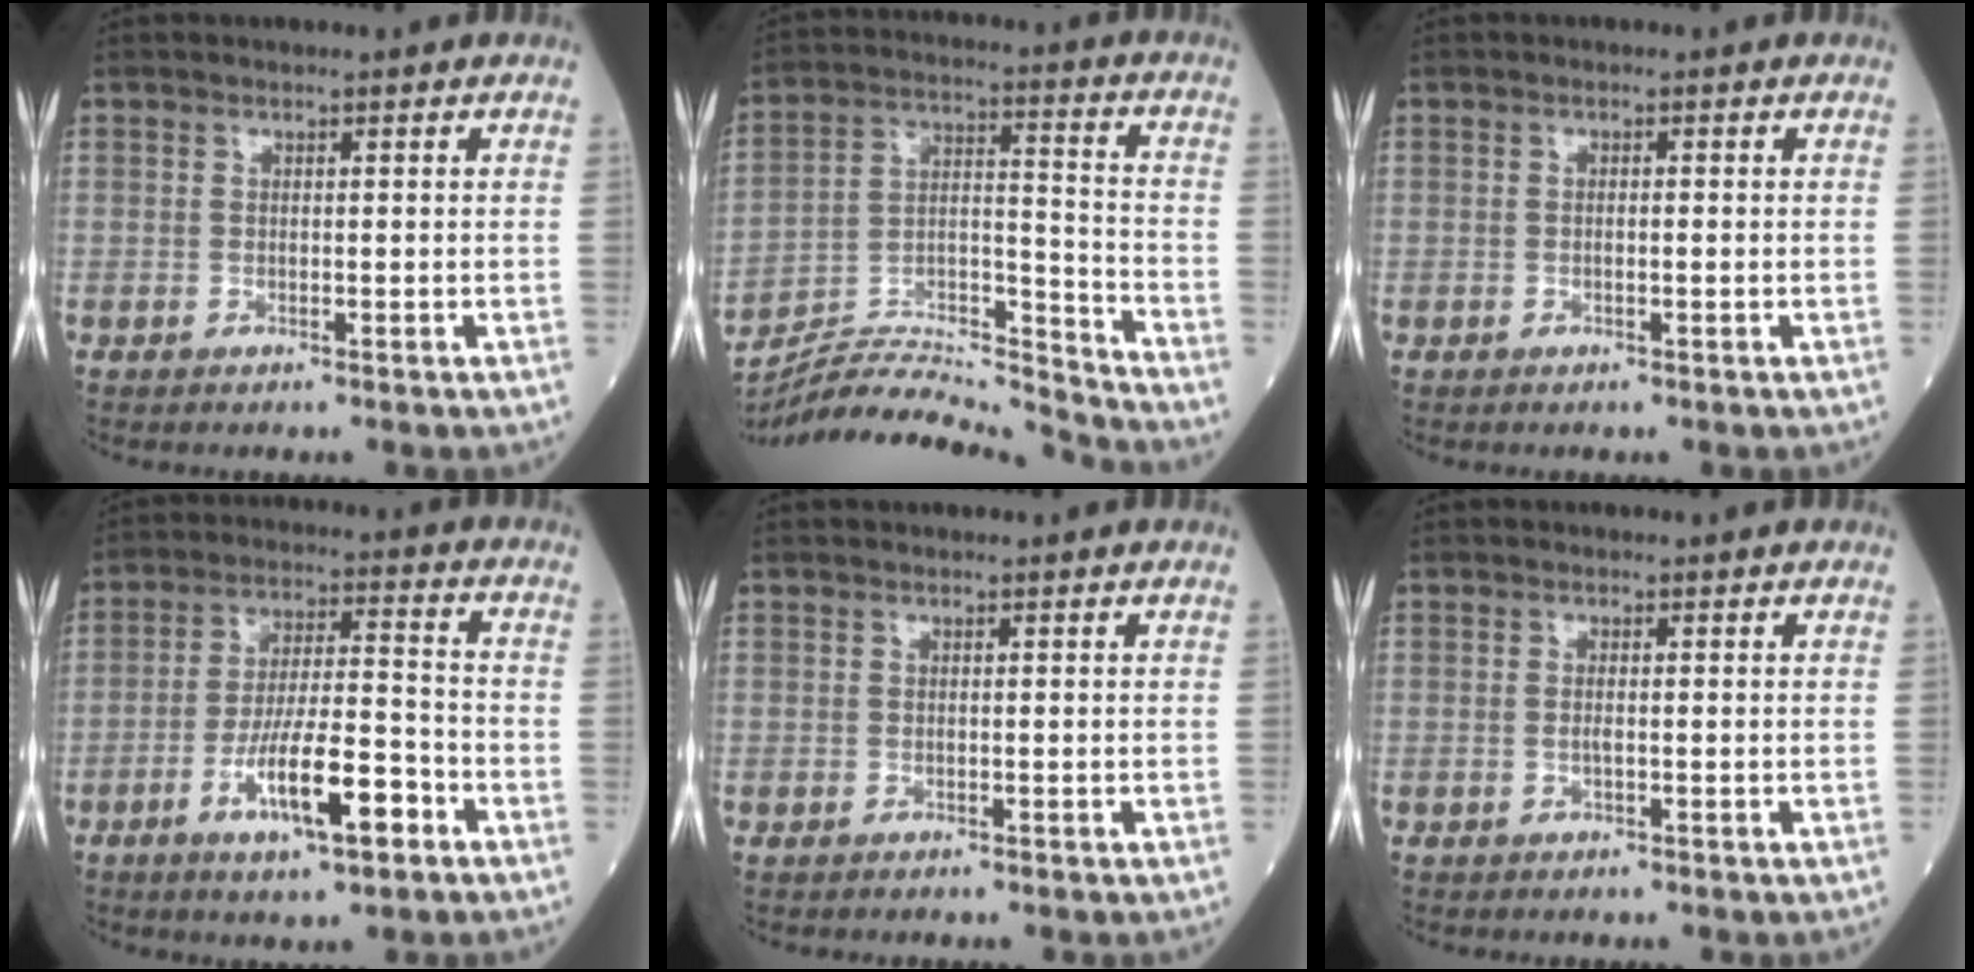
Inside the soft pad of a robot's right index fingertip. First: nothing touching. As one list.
[{"total": 16.8, "force": [-16.6, -1.0, 2.6], "torque": [-0.044, 0.037, -0.285]}, {"total": 0.7, "force": [-0.2, 0.1, 0.7], "torque": [-0.013, 0.001, -0.004]}, {"total": 11.6, "force": [-5.2, 2.2, 10.1], "torque": [-0.184, 0.001, -0.088]}, {"total": 0.0}, {"total": 1.0, "force": [-0.2, 0.2, 1.0], "torque": [-0.023, -0.001, -0.003]}]